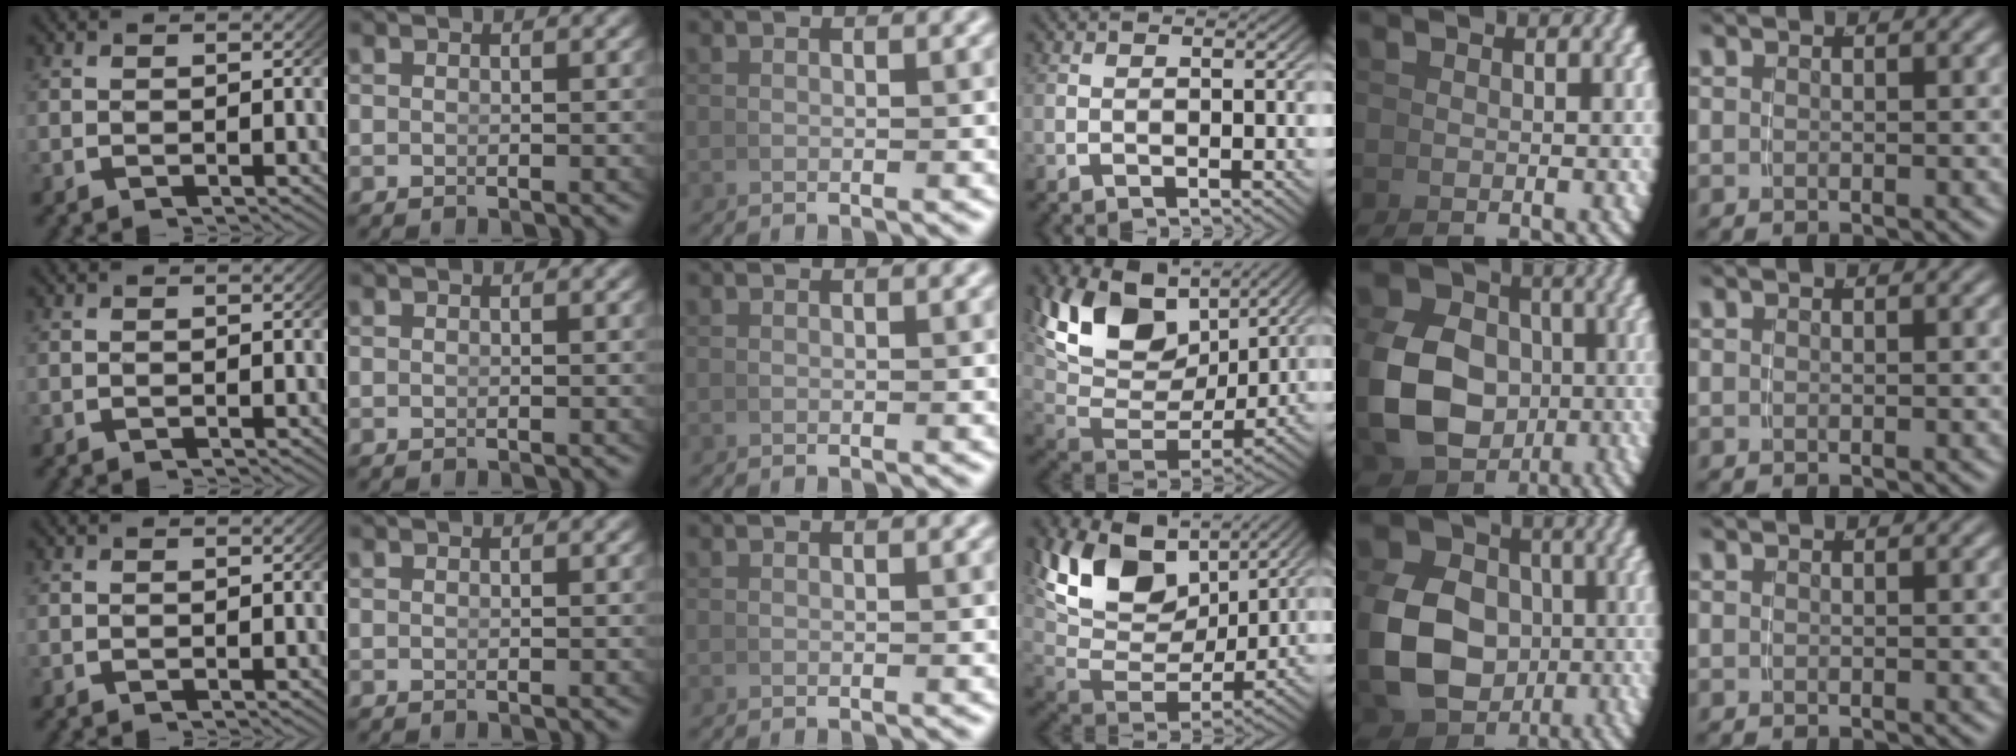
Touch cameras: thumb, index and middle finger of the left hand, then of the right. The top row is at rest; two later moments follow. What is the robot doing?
{"motion": "grasp_and_lifting", "object": "coin"}